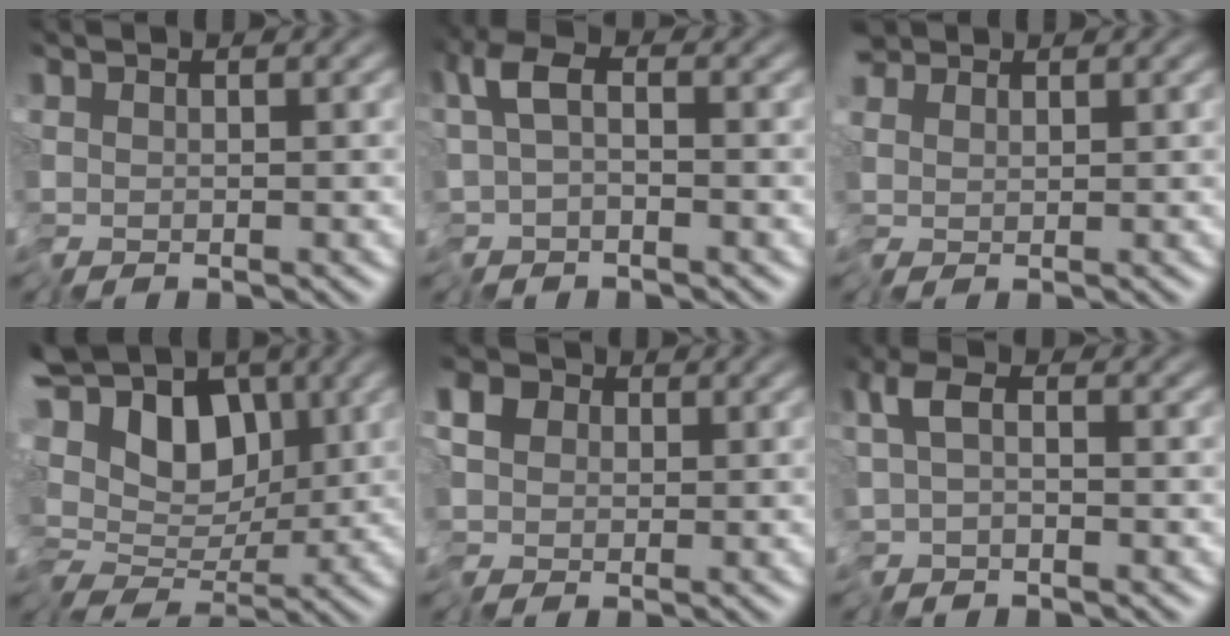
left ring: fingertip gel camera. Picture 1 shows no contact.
{"total": 2.4, "force": [-1.0, 1.2, 1.9], "torque": [-0.042, -0.005, -0.025]}
{"total": 2.0, "force": [1.0, 1.2, 1.1], "torque": [-0.035, 0.006, 0.015]}
{"total": 11.6, "force": [2.3, 7.8, 8.3], "torque": [-0.120, 0.022, 0.049]}
{"total": 5.9, "force": [1.0, 4.5, 3.7], "torque": [-0.059, 0.018, -0.008]}
{"total": 1.8, "force": [-0.9, 0.7, 1.3], "torque": [-0.027, -0.007, -0.020]}